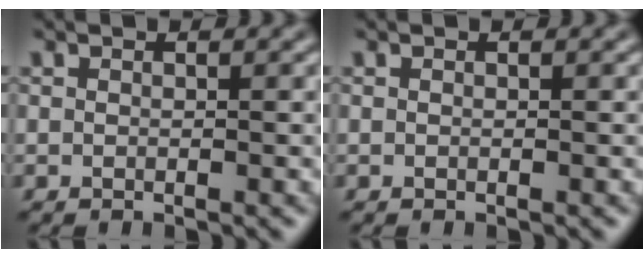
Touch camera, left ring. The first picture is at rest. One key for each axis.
{"total": 0.0}